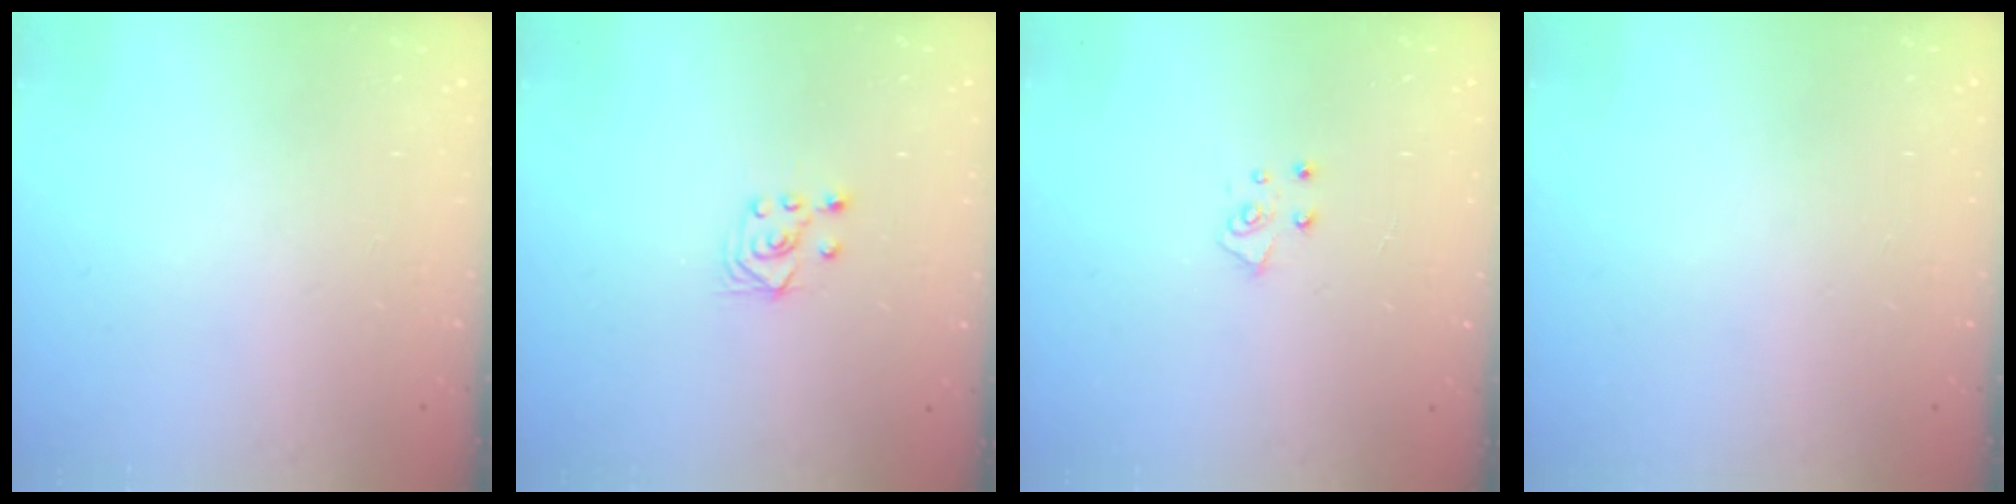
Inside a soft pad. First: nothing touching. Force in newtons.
{"total": 2.6, "press": 2.5, "slide": 1.0}
{"total": 4.9, "press": 4.9, "slide": 0.5}
{"total": 0.0}